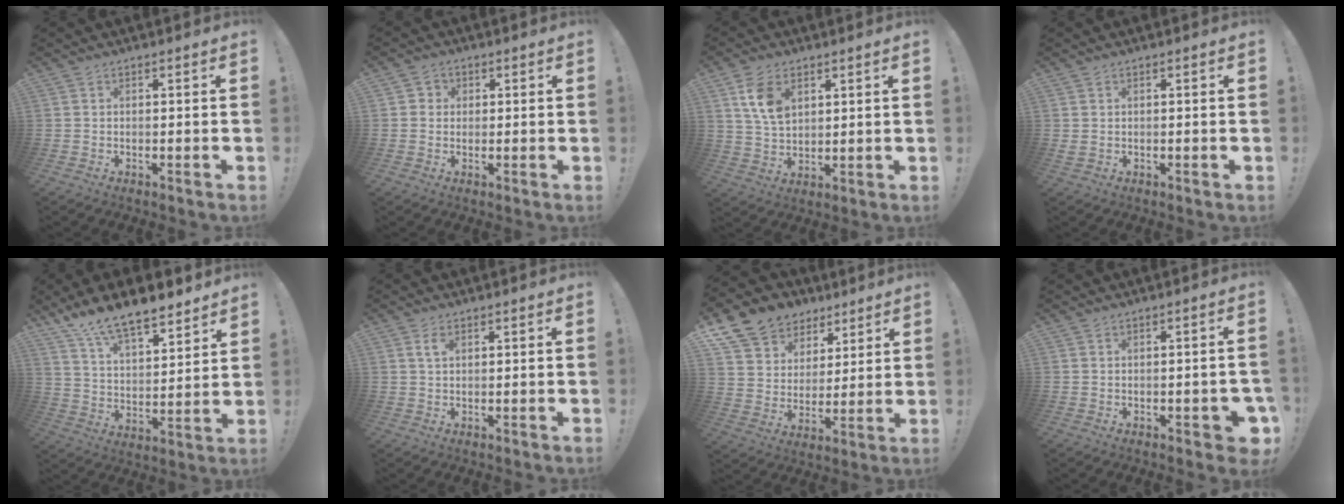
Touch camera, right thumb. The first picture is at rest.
{"total": 2.8, "force": [0.2, 2.7, 0.6], "torque": [-0.008, 0.003, 0.003]}
{"total": 9.4, "force": [4.4, 5.9, 5.9], "torque": [-0.103, -0.010, 0.082]}
{"total": 0.7, "force": [0.4, 0.3, 0.5], "torque": [-0.009, 0.002, 0.006]}
{"total": 13.1, "force": [11.2, 3.8, 5.5], "torque": [-0.108, -0.083, 0.201]}
{"total": 2.5, "force": [1.1, 1.3, 1.8], "torque": [-0.032, 0.001, 0.018]}
{"total": 11.8, "force": [7.7, 8.4, 3.0], "torque": [-0.052, -0.055, 0.152]}
{"total": 3.8, "force": [-1.7, 1.5, 3.1], "torque": [-0.049, 0.011, -0.021]}